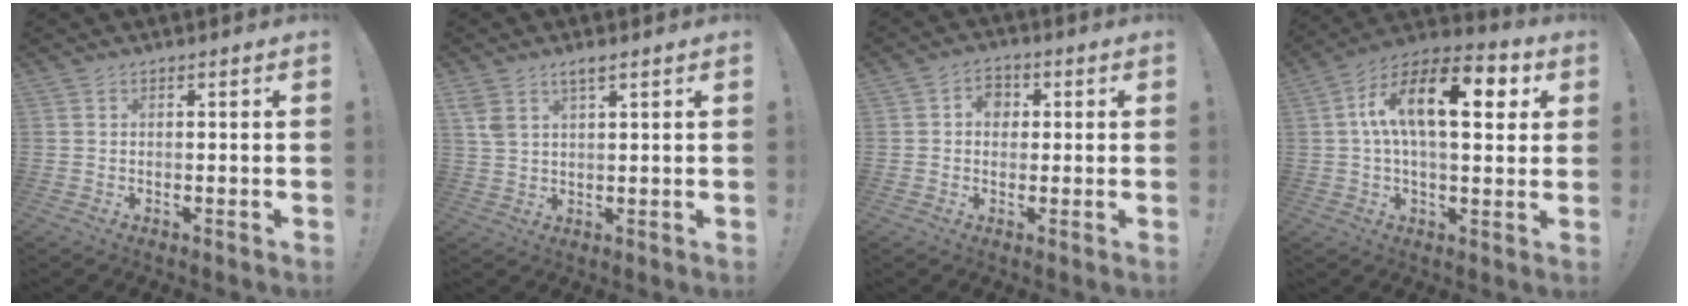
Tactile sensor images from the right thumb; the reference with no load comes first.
{"total": 4.3, "force": [2.8, 1.5, 3.0], "torque": [-0.052, -0.013, 0.051]}
{"total": 5.1, "force": [0.8, 4.3, 2.7], "torque": [-0.037, 0.004, 0.013]}
{"total": 18.6, "force": [4.7, 8.5, 15.9], "torque": [-0.271, -0.001, 0.068]}